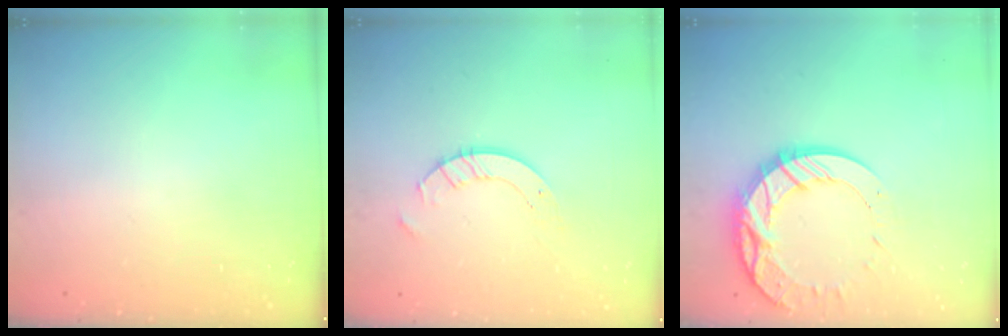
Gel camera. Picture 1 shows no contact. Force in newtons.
{"total": 6.1, "press": 6.1, "slide": 0.6}
{"total": 16.6, "press": 16.5, "slide": 1.3}